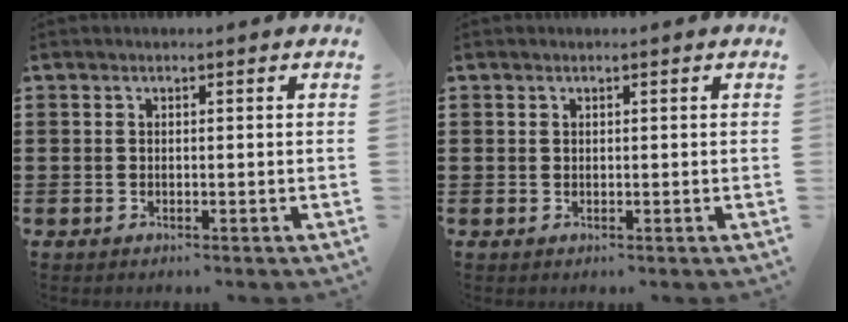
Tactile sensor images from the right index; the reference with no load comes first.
{"total": 0.0}